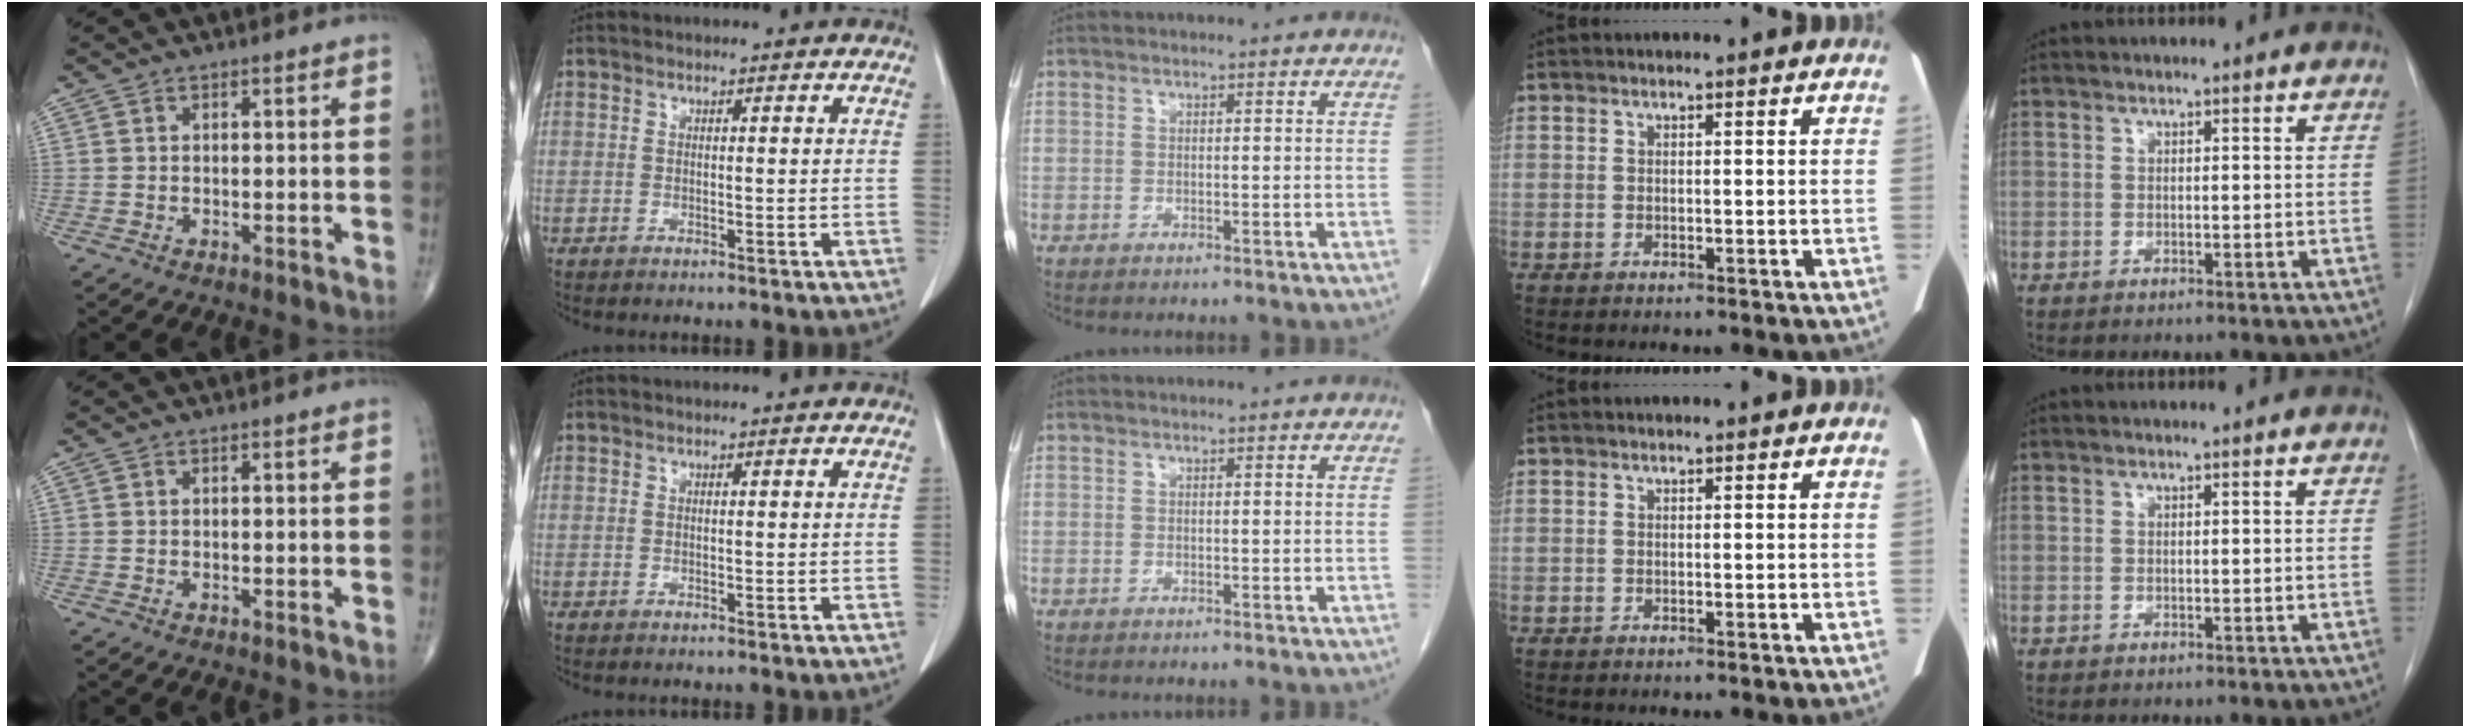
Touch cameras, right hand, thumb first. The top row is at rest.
{}